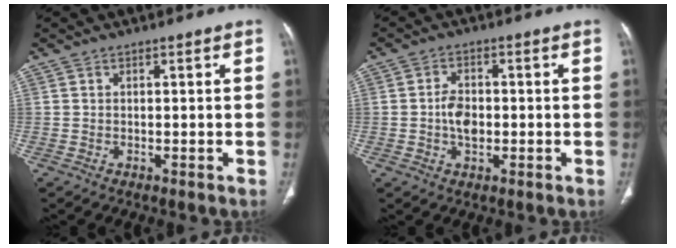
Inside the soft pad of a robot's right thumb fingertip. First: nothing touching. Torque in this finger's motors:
{"motor_torque": [2.45, 2.40, 0.53, -0.57, 0.10]}